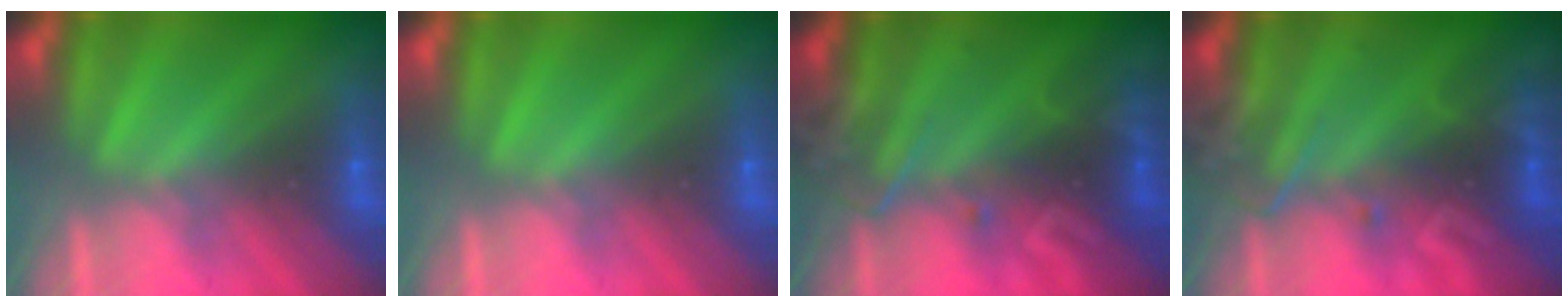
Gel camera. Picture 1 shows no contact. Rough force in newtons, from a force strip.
{"total": 0.0}
{"total": 2.4}
{"total": 2.4}